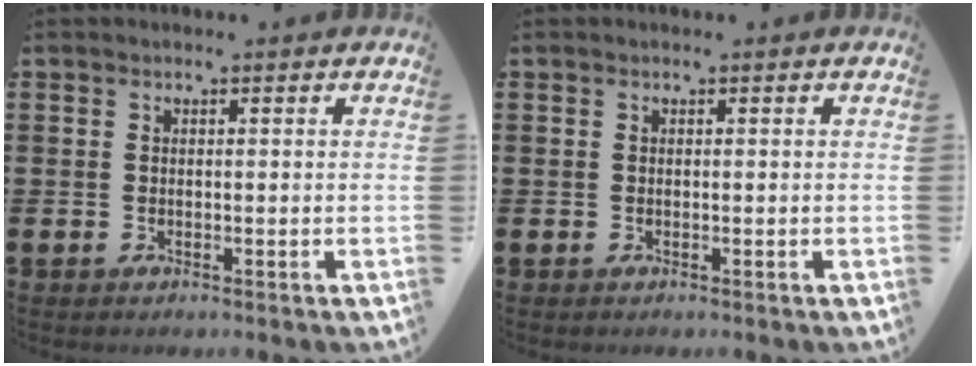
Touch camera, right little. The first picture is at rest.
{"total": 0.0}